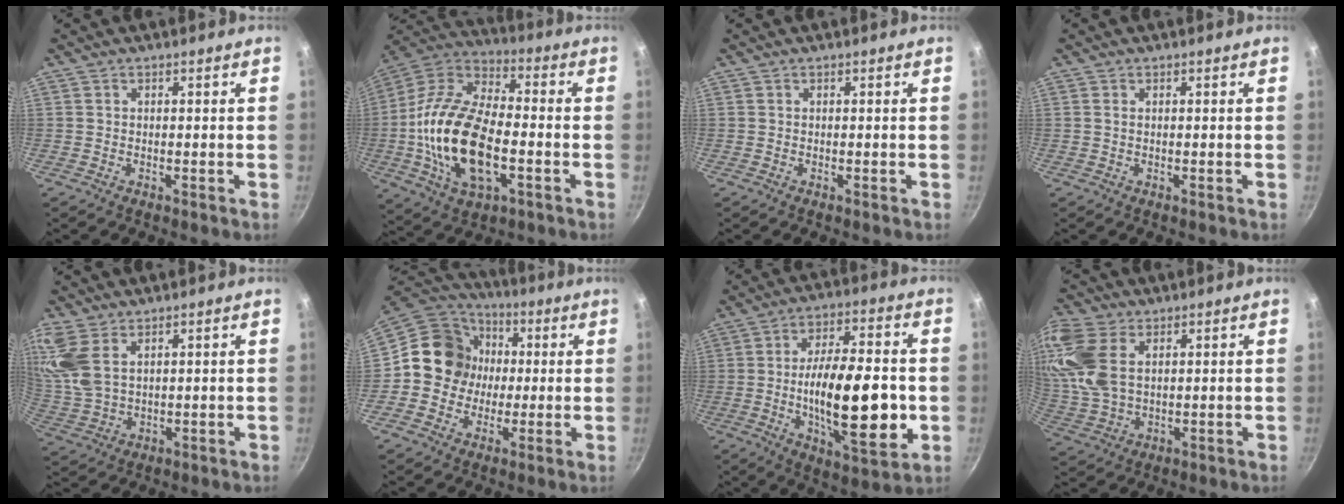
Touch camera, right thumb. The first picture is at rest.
{"total": 22.3, "force": [-4.0, 11.9, 18.4], "torque": [-0.346, 0.029, -0.082]}
{"total": 0.0}
{"total": 0.6, "force": [0.2, 0.3, 0.5], "torque": [-0.010, 0.000, 0.003]}
{"total": 11.4, "force": [5.7, 6.5, 7.5], "torque": [-0.163, -0.011, 0.126]}
{"total": 14.1, "force": [0.6, 12.9, 5.8], "torque": [-0.061, 0.027, -0.004]}
{"total": 21.3, "force": [-2.9, 8.1, 19.5], "torque": [-0.295, 0.006, -0.044]}
{"total": 13.6, "force": [4.7, 8.5, 9.6], "torque": [-0.202, -0.009, 0.100]}